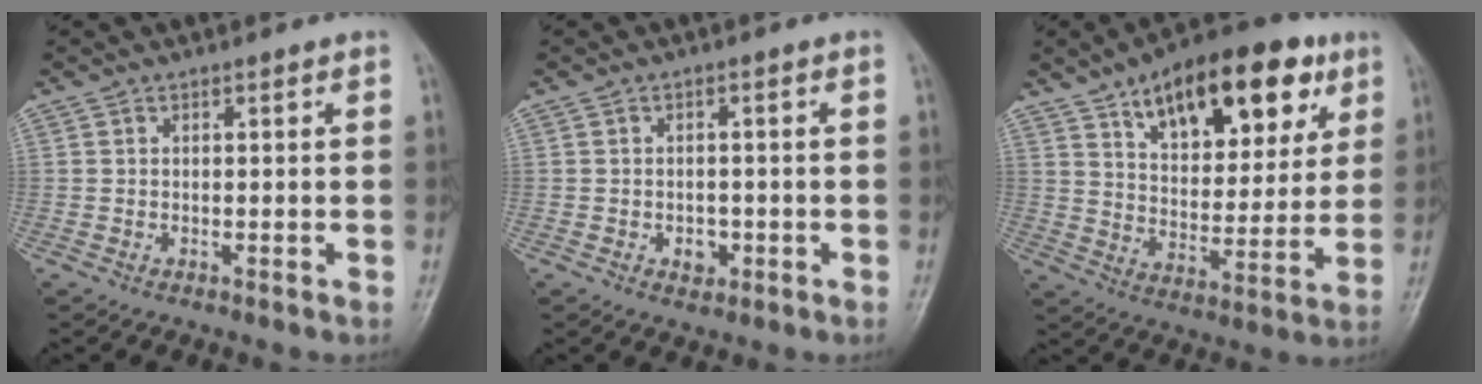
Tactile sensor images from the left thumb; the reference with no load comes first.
{"total": 2.8, "force": [-0.9, 2.1, 1.5], "torque": [-0.008, 0.004, -0.009]}
{"total": 22.0, "force": [11.3, 10.8, 15.5], "torque": [-0.187, -0.024, 0.177]}